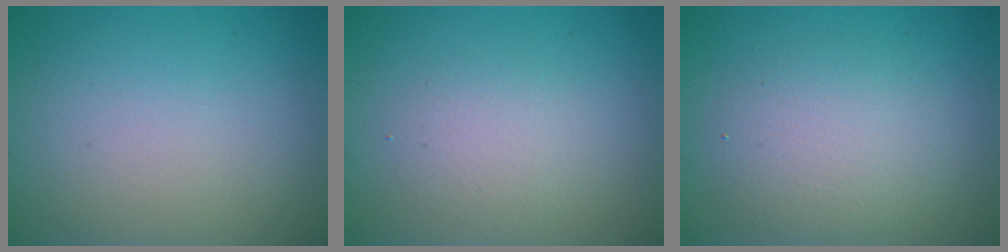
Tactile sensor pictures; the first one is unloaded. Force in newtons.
{"total": 2.2, "press": 2.2, "slide": 0.1}
{"total": 3.9, "press": 3.9, "slide": 0.2}